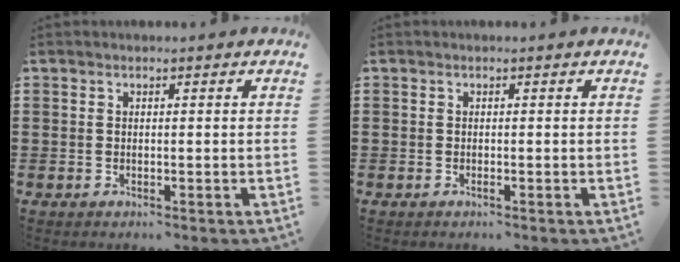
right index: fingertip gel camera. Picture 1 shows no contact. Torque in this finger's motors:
{"motor_torque": [0.05, 0.09, 0.01, 0.01]}